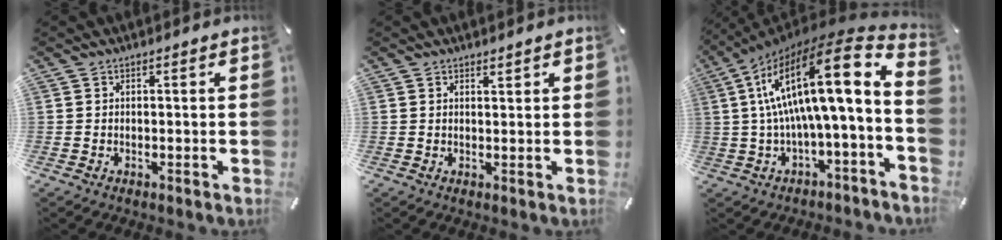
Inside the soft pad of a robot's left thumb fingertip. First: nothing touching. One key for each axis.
{"total": 1.1, "fx": 1.0, "fy": 0.4, "fz": 0.3, "tx": 0.000, "ty": -0.005, "tz": 0.018}
{"total": 21.0, "fx": 4.6, "fy": 5.3, "fz": 19.8, "tx": -0.345, "ty": -0.043, "tz": 0.070}